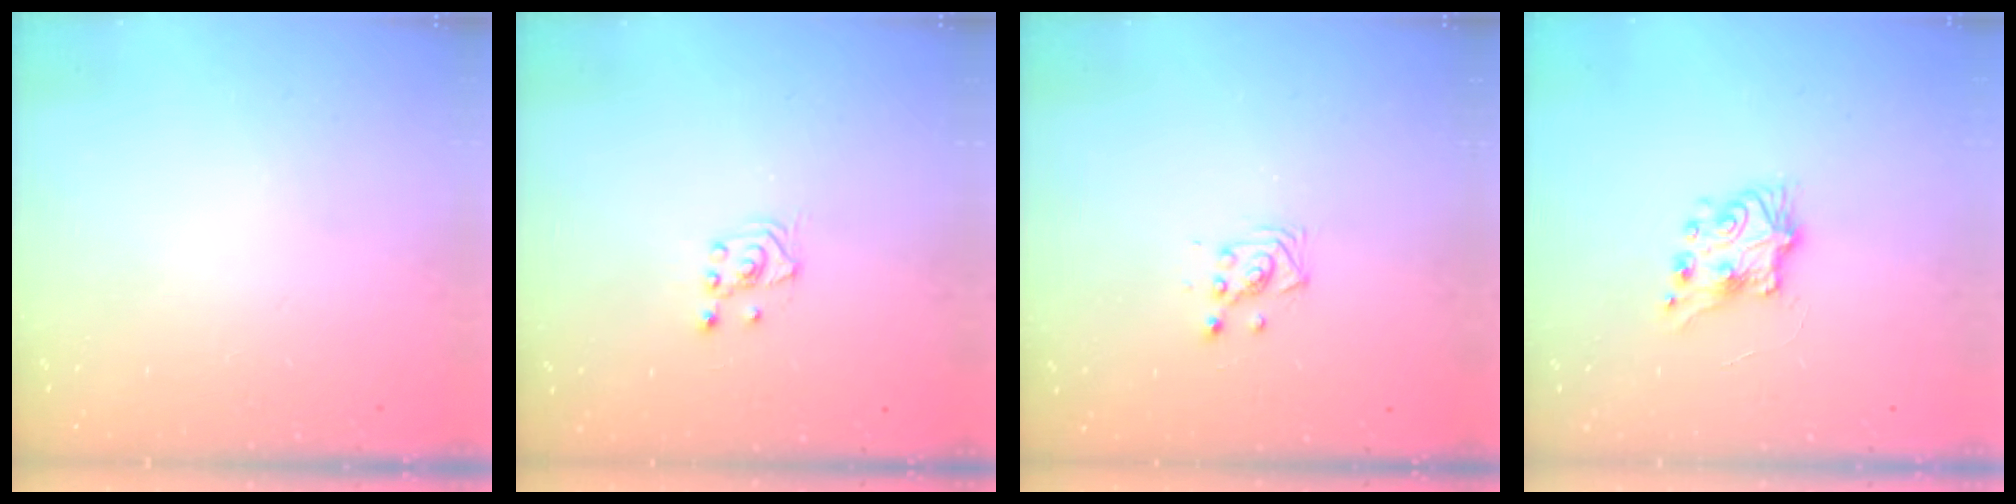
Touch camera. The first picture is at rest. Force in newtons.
{"total": 2.1, "press": 2.0, "slide": 0.8}
{"total": 3.3, "press": 3.3, "slide": 0.4}
{"total": 7.8, "press": 7.8, "slide": 0.3}